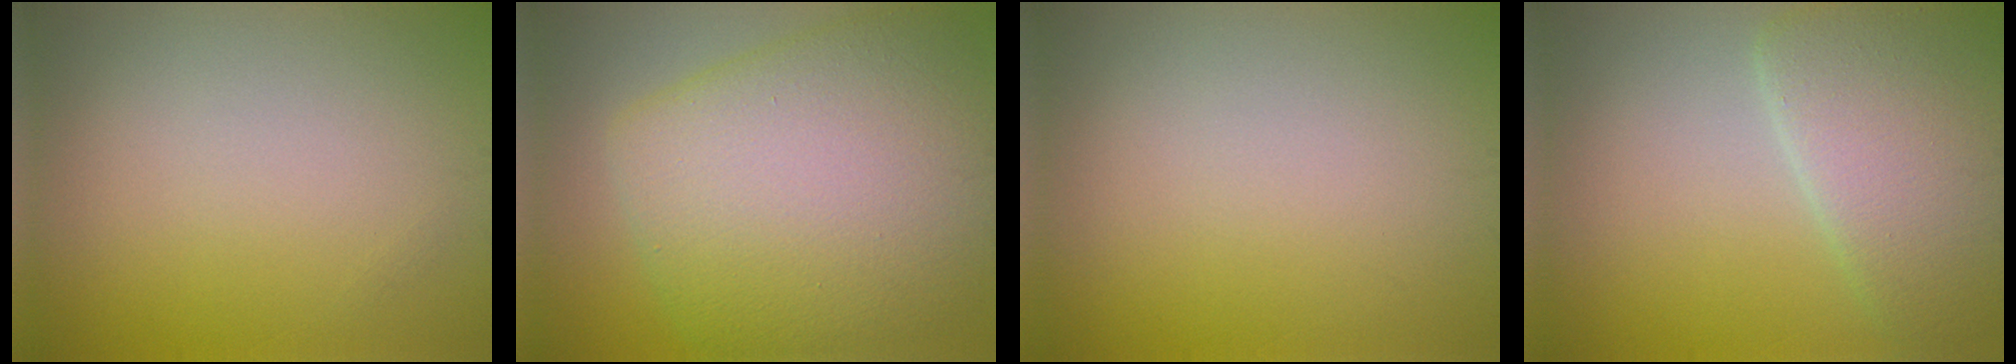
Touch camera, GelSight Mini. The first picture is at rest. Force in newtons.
{"total": 11.6, "press": 11.6, "slide": 0.3}
{"total": 0.0}
{"total": 6.5, "press": 6.5, "slide": 0.2}